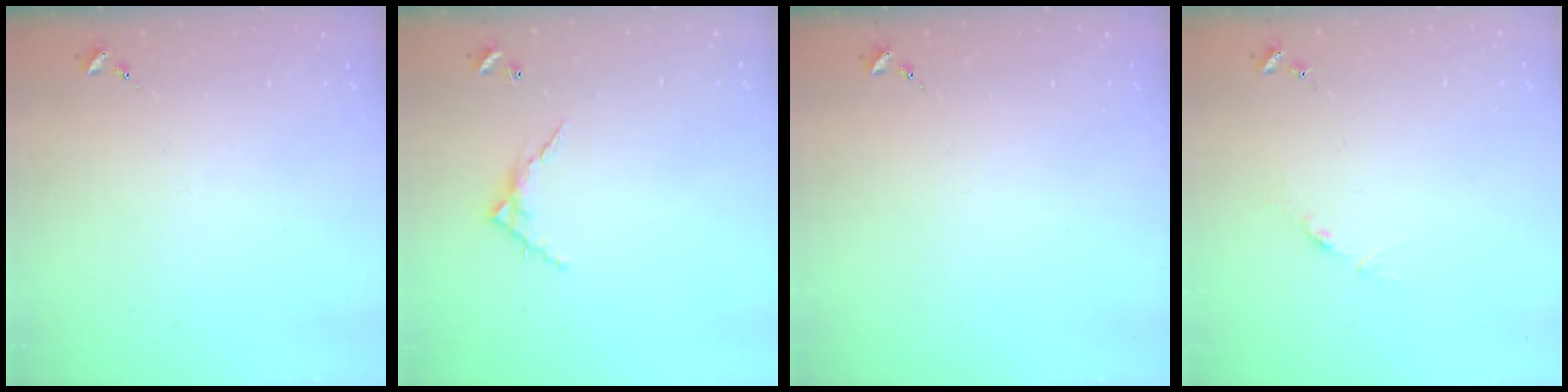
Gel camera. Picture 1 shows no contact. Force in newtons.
{"total": 5.7, "press": 5.7, "slide": 0.5}
{"total": 0.0}
{"total": 3.8, "press": 3.8, "slide": 0.5}